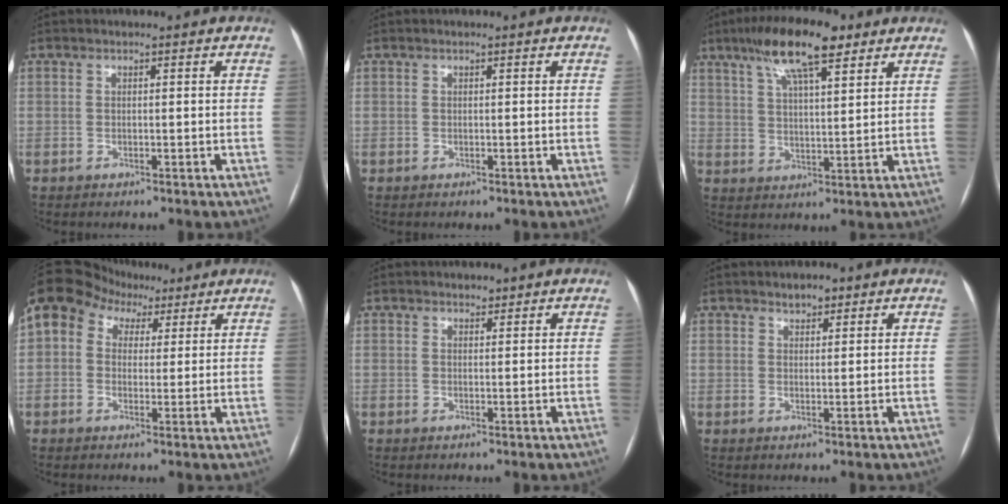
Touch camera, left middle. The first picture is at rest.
{"total": 0.0}
{"total": 11.9, "force": [7.6, 2.7, 8.8], "torque": [-0.161, 0.020, 0.131]}
{"total": 11.8, "force": [6.5, 9.2, 3.6], "torque": [-0.057, 0.054, 0.099]}
{"total": 1.2, "force": [1.0, 0.5, 0.4], "torque": [-0.013, 0.000, 0.016]}
{"total": 2.1, "force": [1.6, 0.9, 1.0], "torque": [-0.019, 0.003, 0.025]}